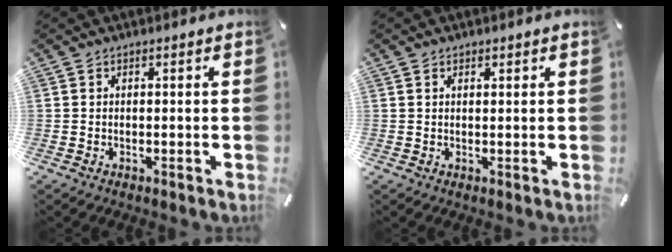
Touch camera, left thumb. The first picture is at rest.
{"total": 0.8, "force": [0.5, 0.5, 0.3], "torque": [-0.006, 0.001, 0.010]}